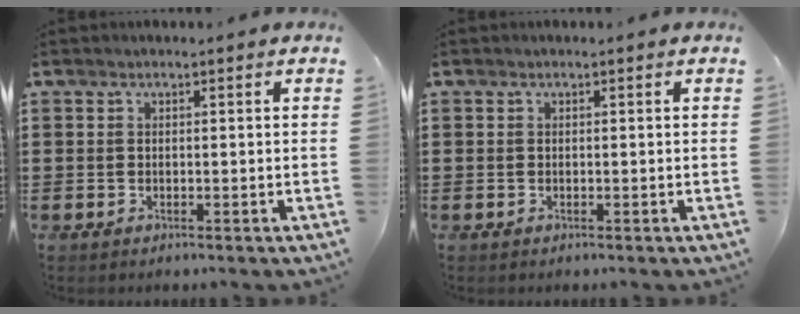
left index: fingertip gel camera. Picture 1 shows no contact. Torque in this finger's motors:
{"motor_torque": [-0.03, 0.00, 0.00, 0.00]}